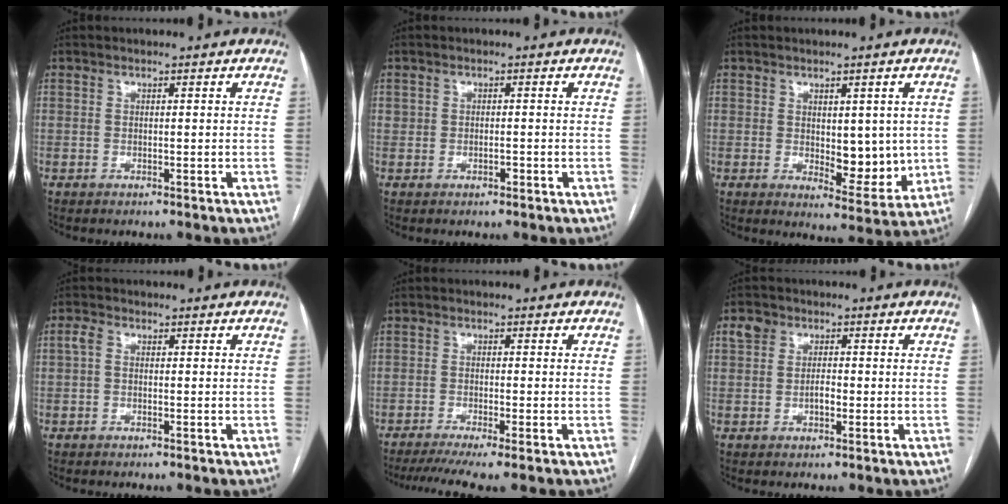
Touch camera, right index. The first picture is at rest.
{"total": 1.1, "force": [-0.2, 0.9, 0.7], "torque": [-0.015, 0.006, 0.000]}
{"total": 7.1, "force": [0.3, 3.6, 6.1], "torque": [-0.070, -0.009, 0.017]}
{"total": 1.6, "force": [0.2, 1.1, 1.2], "torque": [-0.028, 0.010, 0.004]}
{"total": 6.1, "force": [-4.6, 0.1, 4.1], "torque": [-0.063, -0.010, -0.077]}
{"total": 3.7, "force": [0.1, 2.7, 2.5], "torque": [-0.049, 0.013, 0.001]}